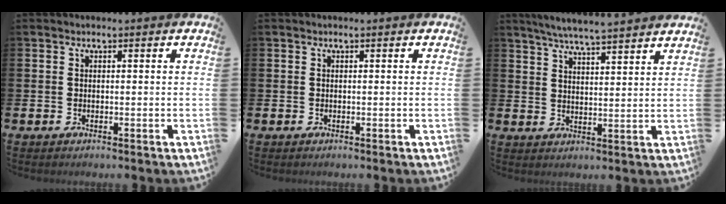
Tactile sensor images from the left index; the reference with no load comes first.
{"total": 0.0}
{"total": 5.7, "force": [5.5, -0.5, 1.3], "torque": [-0.036, -0.032, 0.096]}